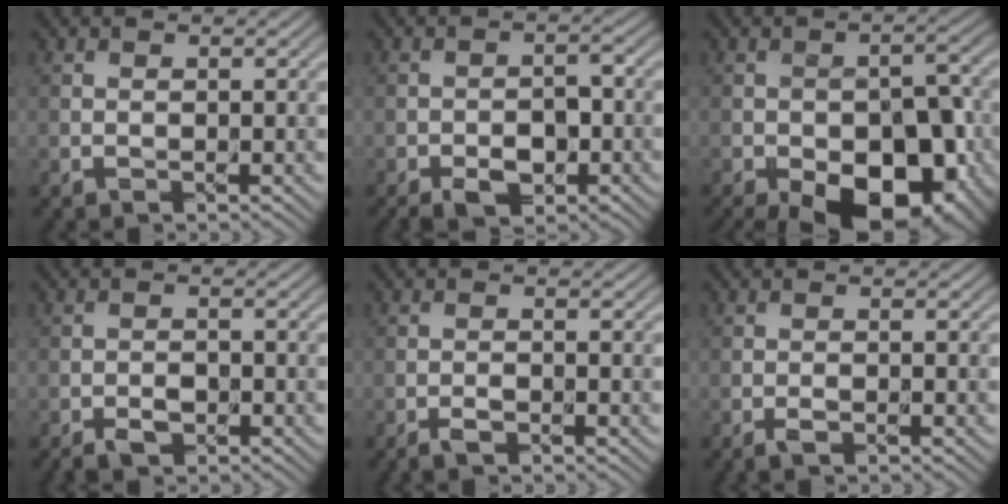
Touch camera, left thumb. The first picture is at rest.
{"total": 5.8, "force": [-3.4, 3.4, 3.3], "torque": [-0.033, 0.002, -0.055]}
{"total": 15.9, "force": [-8.2, 8.3, 10.7], "torque": [-0.121, -0.016, -0.119]}
{"total": 2.0, "force": [-1.6, 0.9, 1.0], "torque": [-0.012, -0.001, -0.031]}
{"total": 1.5, "force": [-1.2, 0.2, 0.9], "torque": [-0.011, 0.003, -0.025]}
{"total": 1.3, "force": [-0.9, 0.2, 0.9], "torque": [-0.013, 0.002, -0.020]}